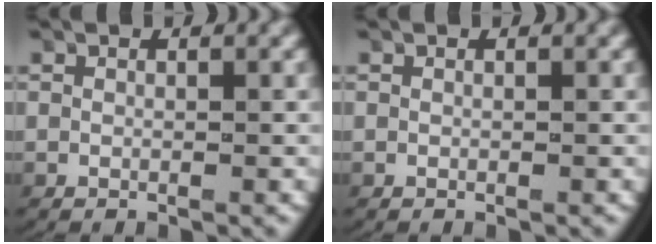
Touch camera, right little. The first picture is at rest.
{"total": 0.0}